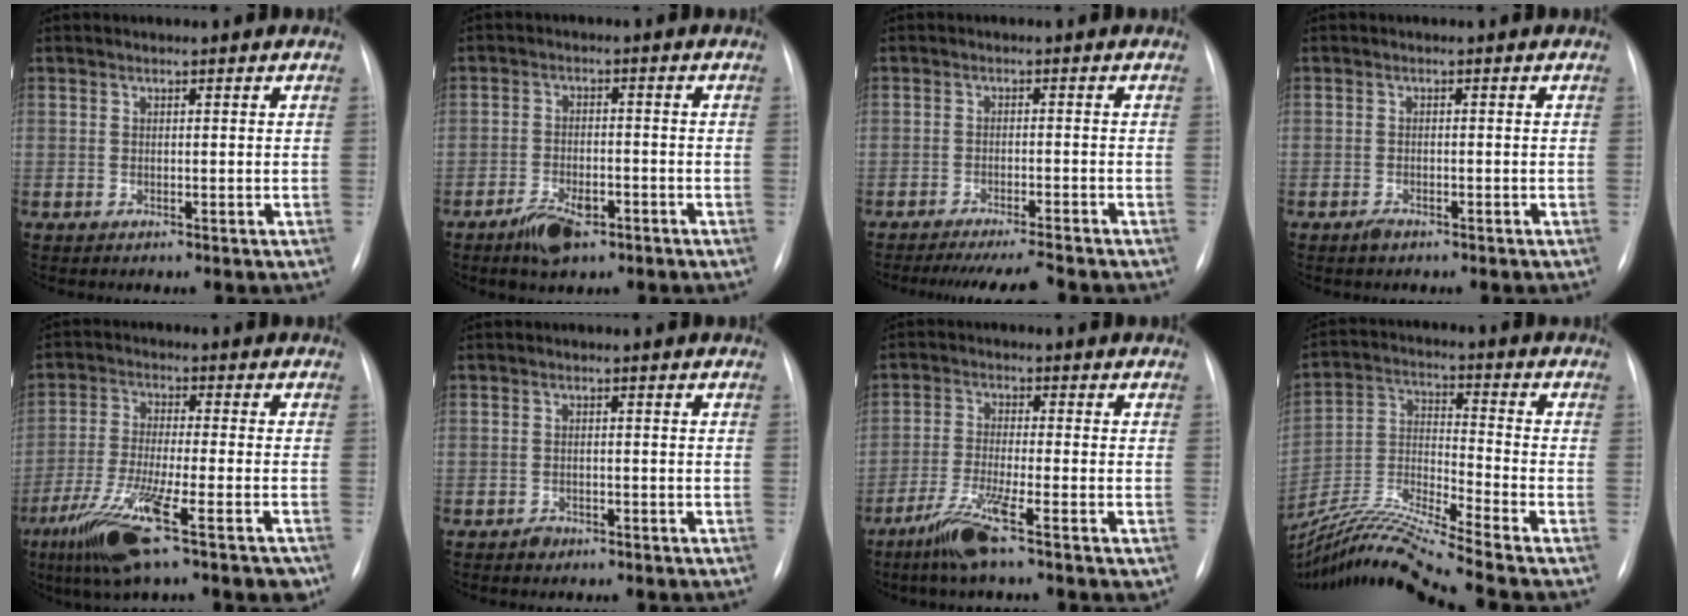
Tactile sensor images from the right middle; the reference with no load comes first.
{"total": 5.2, "force": [-3.4, 2.4, 3.2], "torque": [-0.062, -0.001, -0.054]}
{"total": 7.3, "force": [-6.7, -0.7, 2.8], "torque": [-0.028, -0.013, -0.103]}
{"total": 1.3, "force": [-1.0, 0.5, 0.6], "torque": [-0.015, -0.001, -0.016]}
{"total": 13.4, "force": [-7.7, 1.0, 11.0], "torque": [-0.198, -0.034, -0.133]}
{"total": 1.5, "force": [-1.1, 0.9, 0.2], "torque": [-0.004, 0.003, -0.017]}
{"total": 7.0, "force": [-4.3, -0.1, 5.5], "torque": [-0.114, -0.018, -0.086]}
{"total": 16.9, "force": [-14.6, -2.4, 8.1], "torque": [-0.176, -0.011, -0.273]}